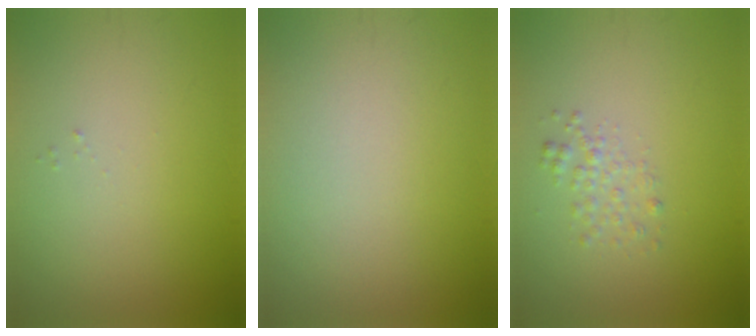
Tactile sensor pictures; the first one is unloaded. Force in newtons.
{"total": 0.0}
{"total": 1.5, "press": 1.5, "slide": 0.0}